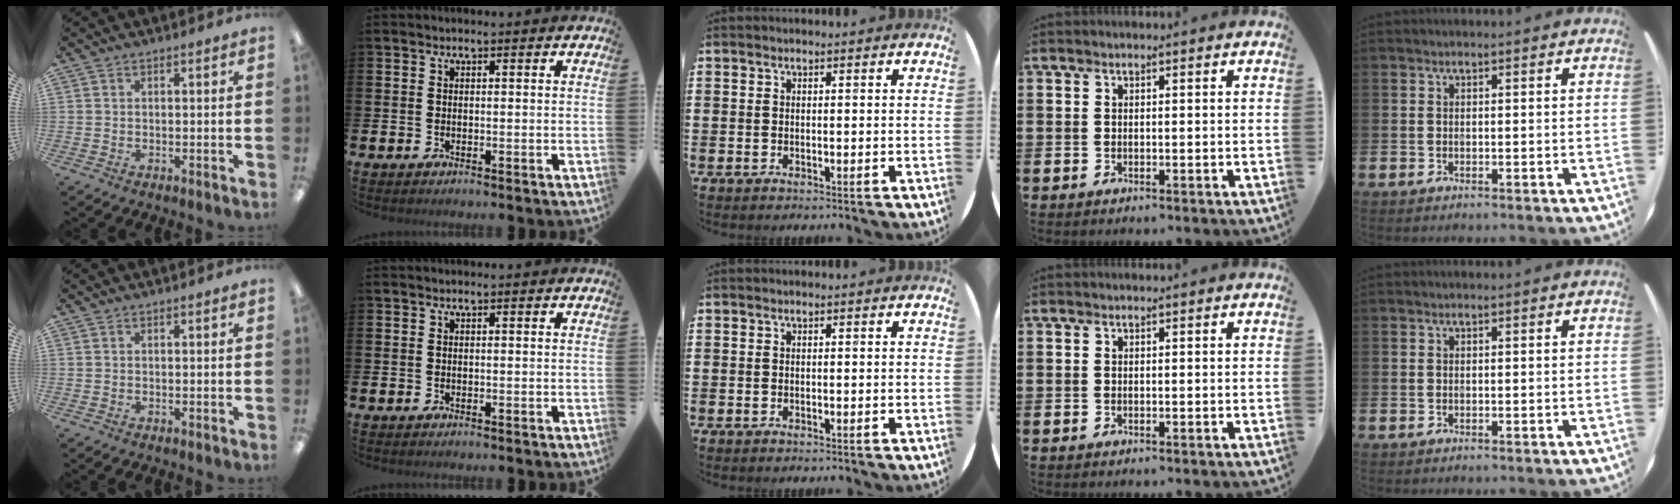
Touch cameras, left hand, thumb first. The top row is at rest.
{}